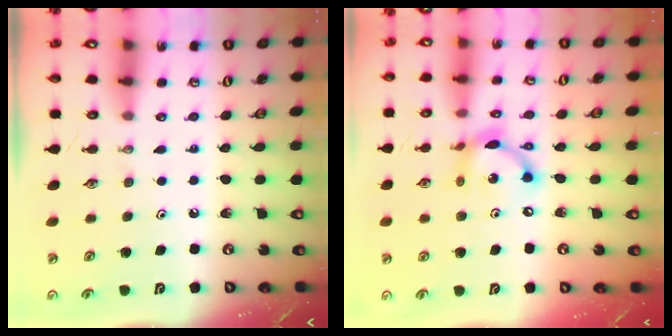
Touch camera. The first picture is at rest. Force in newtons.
{"total": 11.5, "press": 11.5, "slide": 0.6}